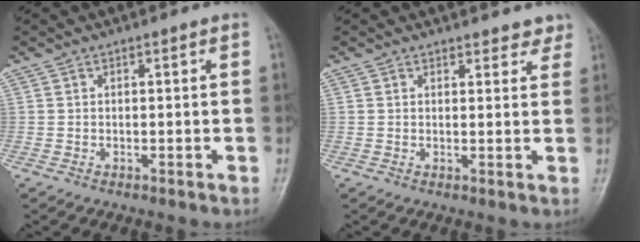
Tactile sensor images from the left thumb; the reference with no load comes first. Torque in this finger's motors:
{"motor_torque": [-0.04, -0.04, -0.12, -0.16, 0.00]}